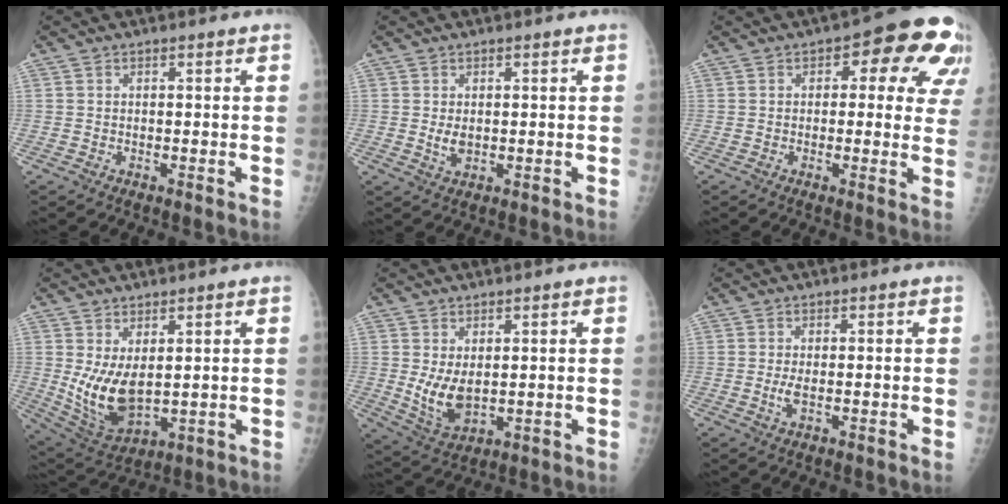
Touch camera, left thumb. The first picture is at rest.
{"total": 2.6, "force": [0.2, 1.6, 2.0], "torque": [-0.032, -0.007, 0.009]}
{"total": 12.9, "force": [5.0, 6.6, 9.8], "torque": [-0.053, -0.001, 0.048]}
{"total": 10.2, "force": [1.7, 5.3, 8.6], "torque": [-0.153, -0.027, 0.052]}
{"total": 6.9, "force": [1.0, 3.9, 5.7], "torque": [-0.097, -0.021, 0.033]}
{"total": 2.1, "force": [0.0, 0.6, 2.0], "torque": [-0.043, -0.004, 0.002]}